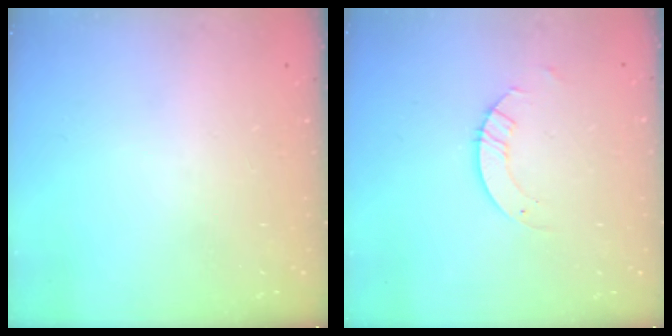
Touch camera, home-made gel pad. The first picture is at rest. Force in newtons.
{"total": 3.2, "press": 3.2, "slide": 0.3}